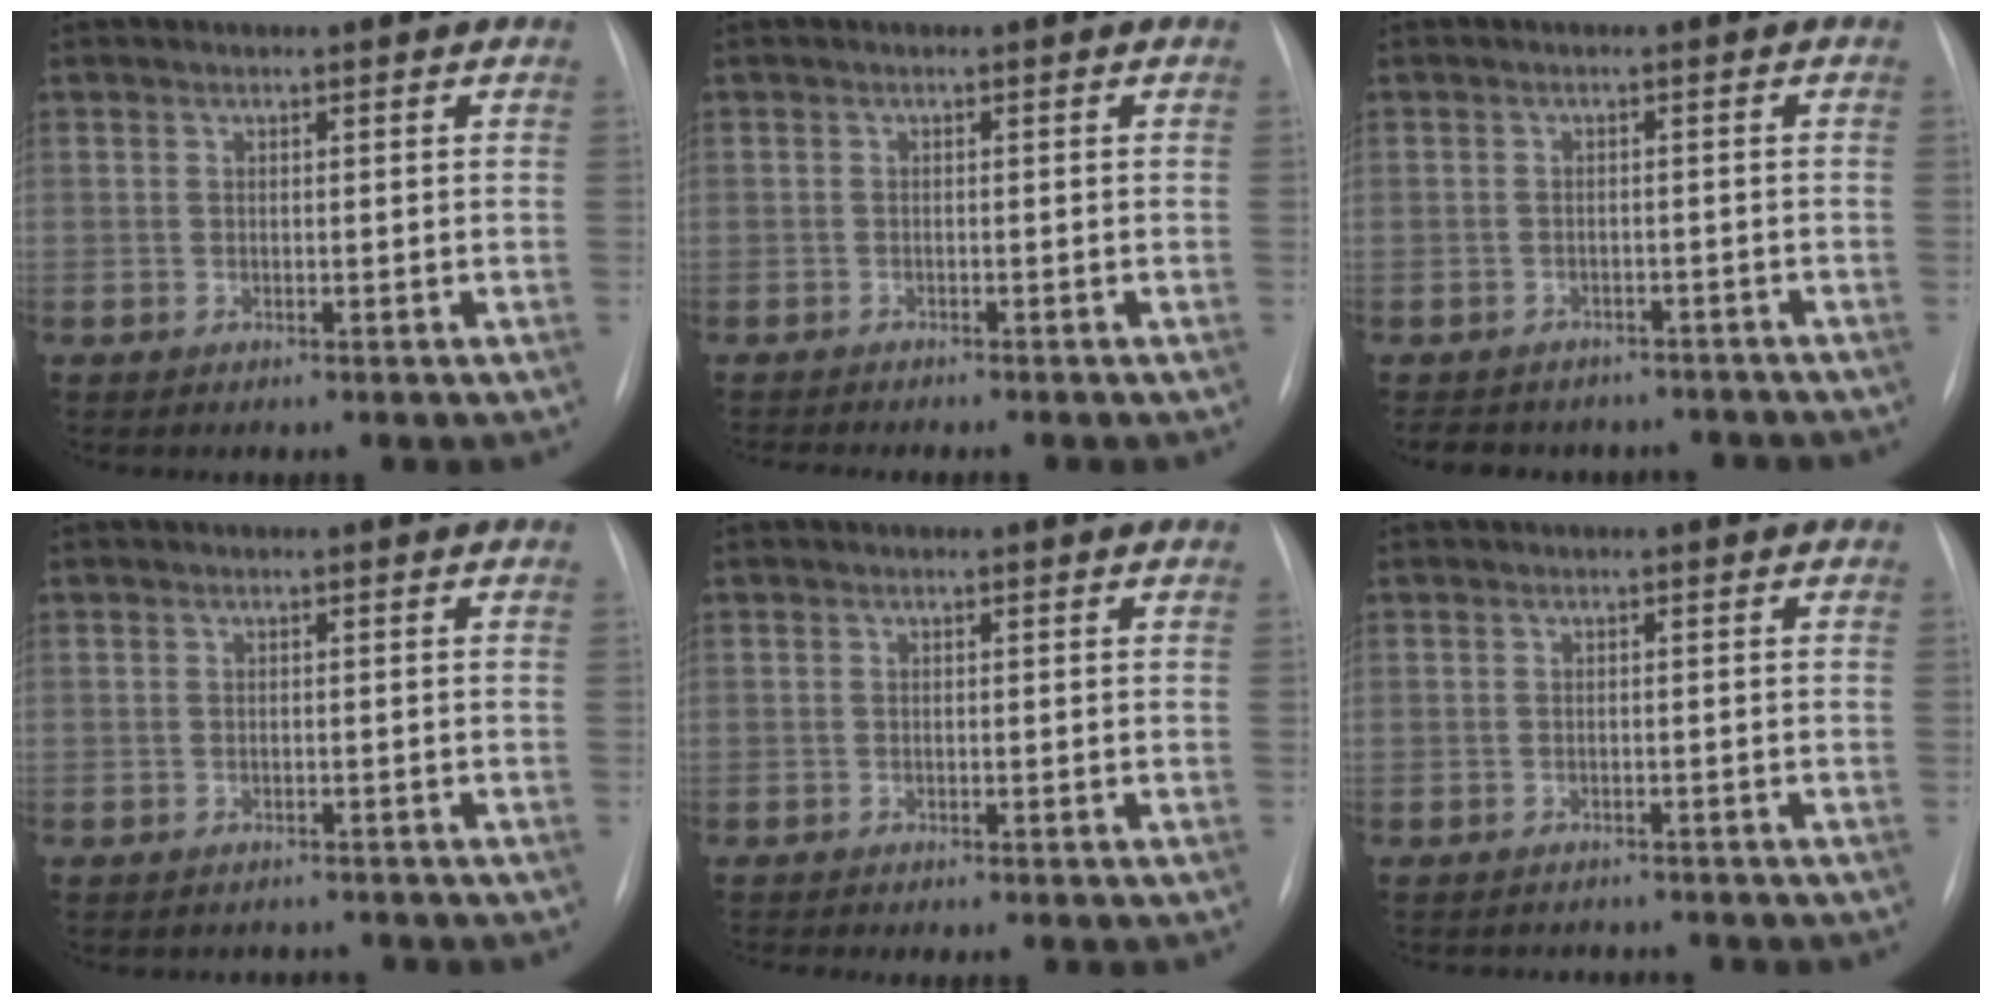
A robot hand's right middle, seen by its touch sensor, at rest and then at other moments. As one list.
[{"total": 4.2, "force": [-3.8, 0.3, 1.7], "torque": [-0.018, -0.005, -0.051]}, {"total": 10.5, "force": [-9.1, 4.7, 2.4], "torque": [-0.043, 0.011, -0.103]}, {"total": 3.4, "force": [-3.1, 1.2, 0.2], "torque": [0.002, 0.001, -0.038]}, {"total": 0.8, "force": [-0.7, -0.3, 0.1], "torque": [-0.001, 0.000, -0.013]}, {"total": 4.2, "force": [-4.0, 1.2, 0.5], "torque": [-0.002, -0.002, -0.051]}]